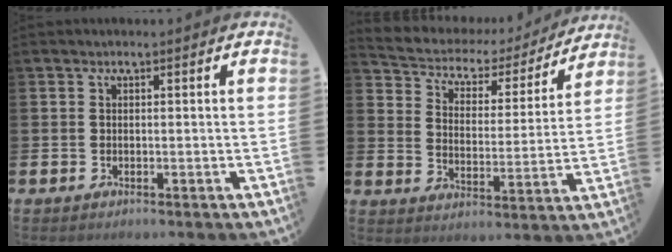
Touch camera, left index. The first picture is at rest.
{"total": 4.4, "force": [3.6, 2.5, 0.7], "torque": [-0.043, -0.027, 0.053]}